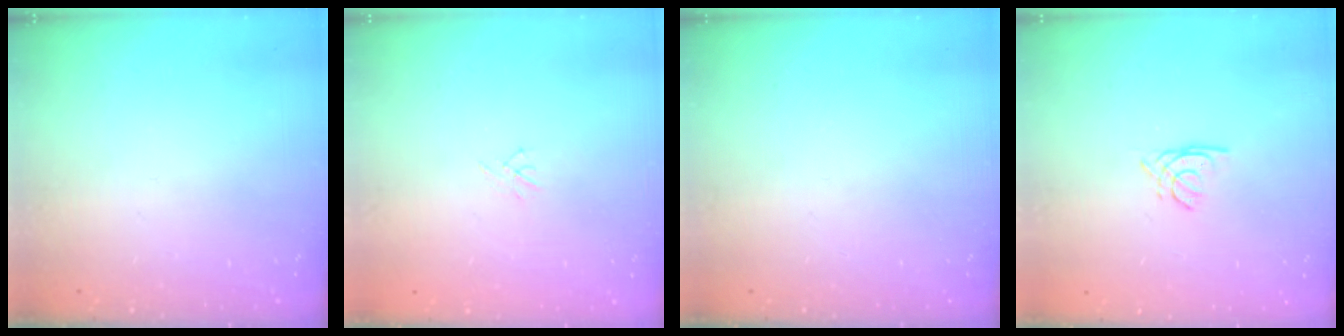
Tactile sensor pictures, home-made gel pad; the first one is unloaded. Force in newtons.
{"total": 0.5, "press": 0.4, "slide": 0.3}
{"total": 0.0}
{"total": 1.5, "press": 1.5, "slide": 0.1}